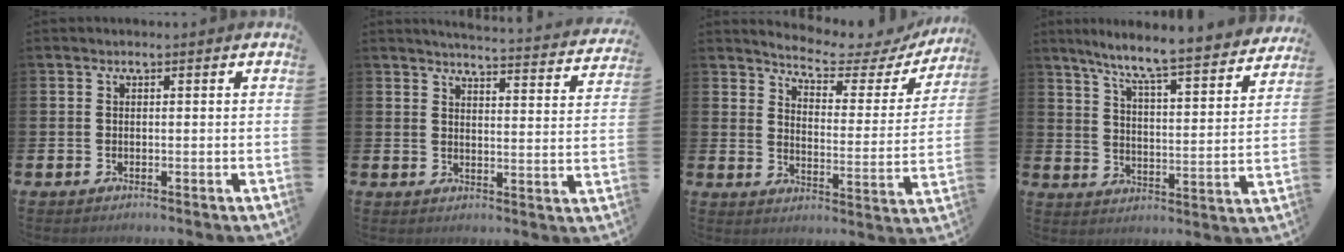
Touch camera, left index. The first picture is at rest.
{"total": 4.4, "force": [4.3, -0.2, 0.7], "torque": [-0.014, -0.040, 0.070]}
{"total": 4.9, "force": [4.5, 1.1, 1.6], "torque": [-0.048, -0.037, 0.067]}
{"total": 7.8, "force": [7.1, -0.2, 3.1], "torque": [-0.081, -0.060, 0.118]}